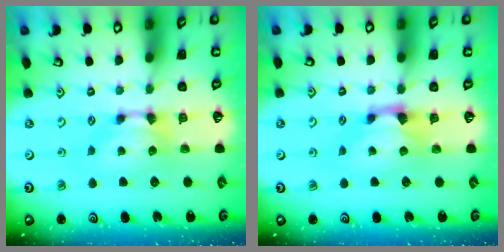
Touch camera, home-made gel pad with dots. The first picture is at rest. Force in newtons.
{"total": 1.2, "press": 0.2, "slide": 1.2}